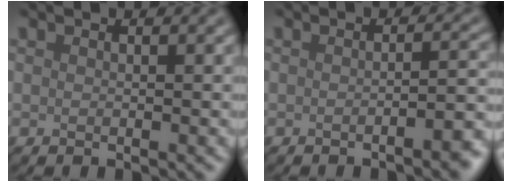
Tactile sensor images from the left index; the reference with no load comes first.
{"total": 3.2, "force": [-1.5, 0.8, 2.7], "torque": [-0.029, 0.005, -0.027]}